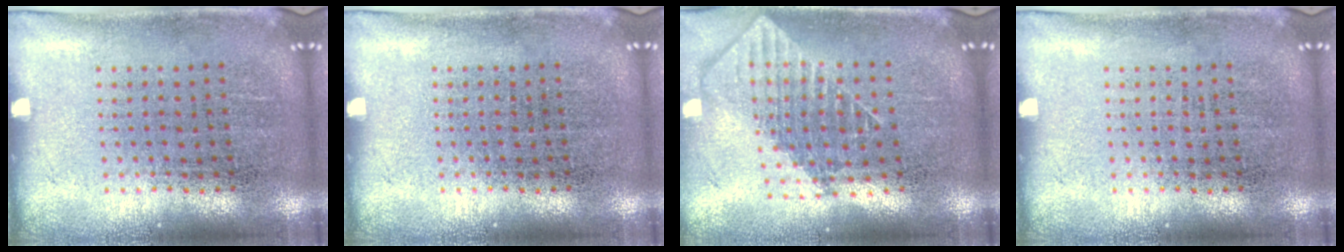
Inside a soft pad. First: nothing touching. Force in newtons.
{"total": 0.0}
{"total": 1.9, "press": 1.5, "slide": 1.2}
{"total": 0.0}